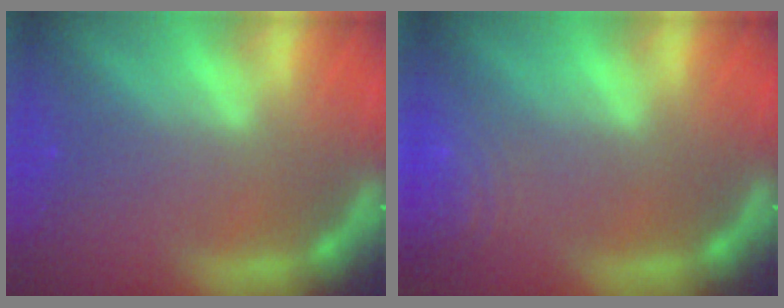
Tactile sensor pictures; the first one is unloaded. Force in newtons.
{"total": 6.5}